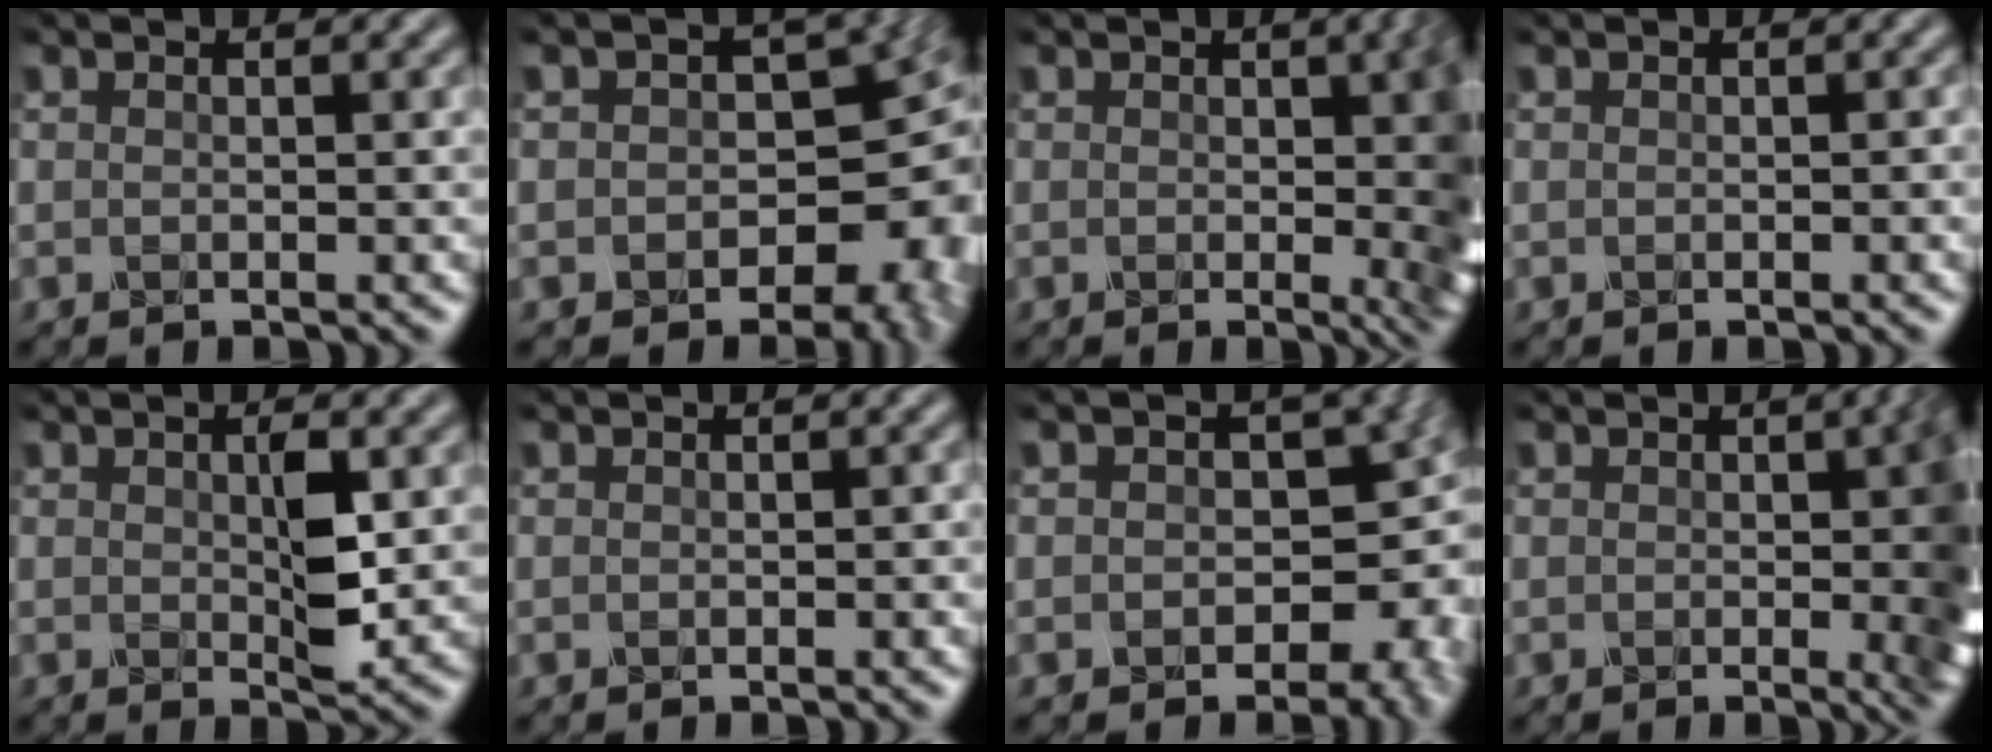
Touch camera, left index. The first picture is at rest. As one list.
[{"total": 10.9, "force": [-0.4, 8.0, 7.4], "torque": [-0.069, -0.021, 0.000]}, {"total": 7.2, "force": [0.1, 2.8, 6.6], "torque": [-0.054, -0.004, 0.003]}, {"total": 0.0}, {"total": 3.2, "force": [0.3, 1.2, 3.0], "torque": [-0.052, -0.006, 0.008]}, {"total": 0.0}, {"total": 9.9, "force": [-0.8, 7.5, 6.4], "torque": [-0.042, -0.010, -0.006]}, {"total": 6.1, "force": [0.1, 1.8, 5.8], "torque": [-0.051, -0.002, 0.003]}]